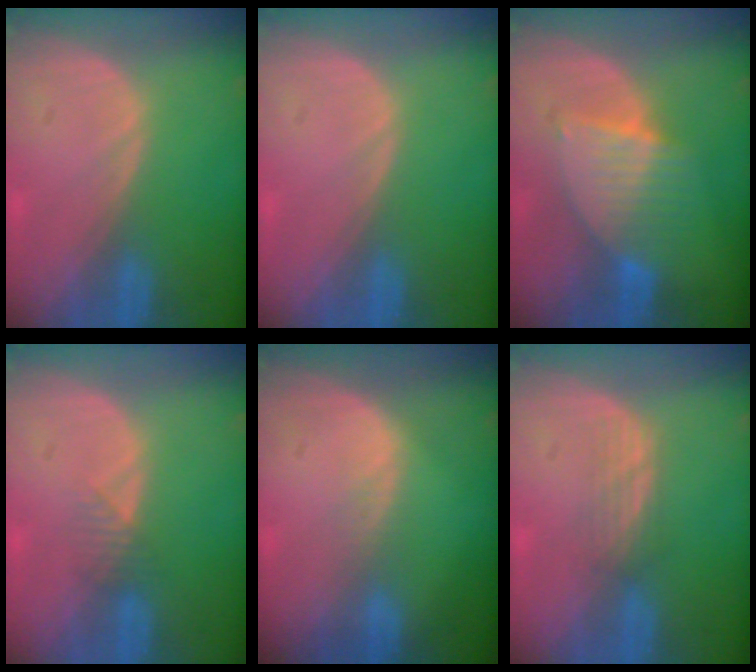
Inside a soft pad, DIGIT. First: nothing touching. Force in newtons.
{"total": 0.0}
{"total": 6.3, "press": 6.3, "slide": 0.2}
{"total": 1.9, "press": 1.6, "slide": 1.0}
{"total": 1.3, "press": 1.3, "slide": 0.1}
{"total": 2.4, "press": 2.4, "slide": 0.5}